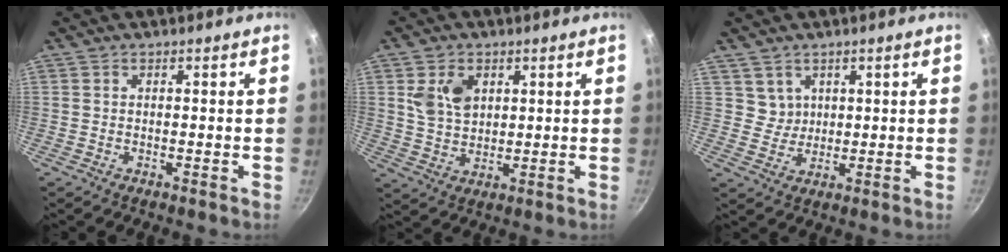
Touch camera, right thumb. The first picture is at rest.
{"total": 7.3, "force": [2.3, 5.2, 4.5], "torque": [-0.067, -0.011, 0.047]}
{"total": 3.3, "force": [1.8, 2.8, 0.3], "torque": [0.018, -0.002, 0.035]}